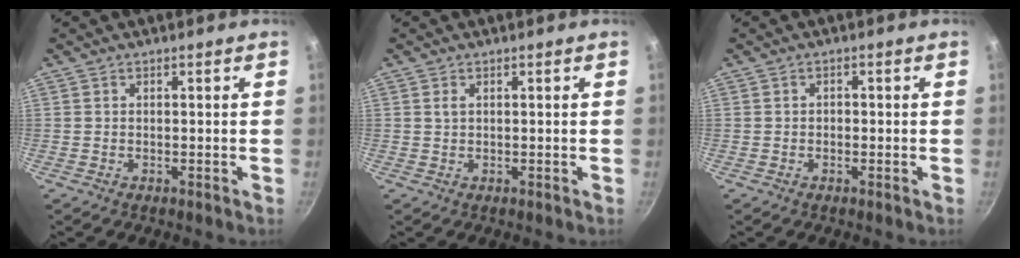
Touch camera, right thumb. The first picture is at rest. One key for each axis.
{"total": 1.0, "fx": 0.4, "fy": 0.6, "fz": 0.7, "tx": -0.016, "ty": 0.003, "tz": 0.009}
{"total": 0.9, "fx": -0.2, "fy": 0.8, "fz": 0.5, "tx": 0.004, "ty": 0.004, "tz": -0.007}